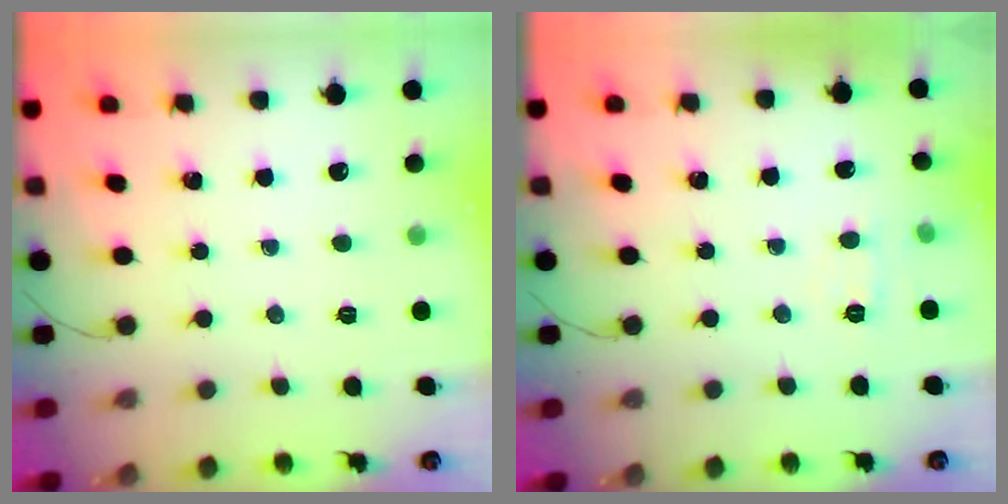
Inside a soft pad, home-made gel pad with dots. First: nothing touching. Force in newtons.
{"total": 5.0, "press": 4.8, "slide": 1.1}